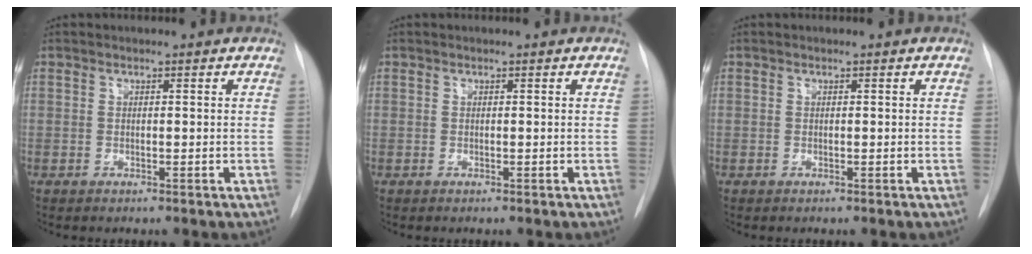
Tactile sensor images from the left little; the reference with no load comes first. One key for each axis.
{"total": 0.0}
{"total": 0.0}